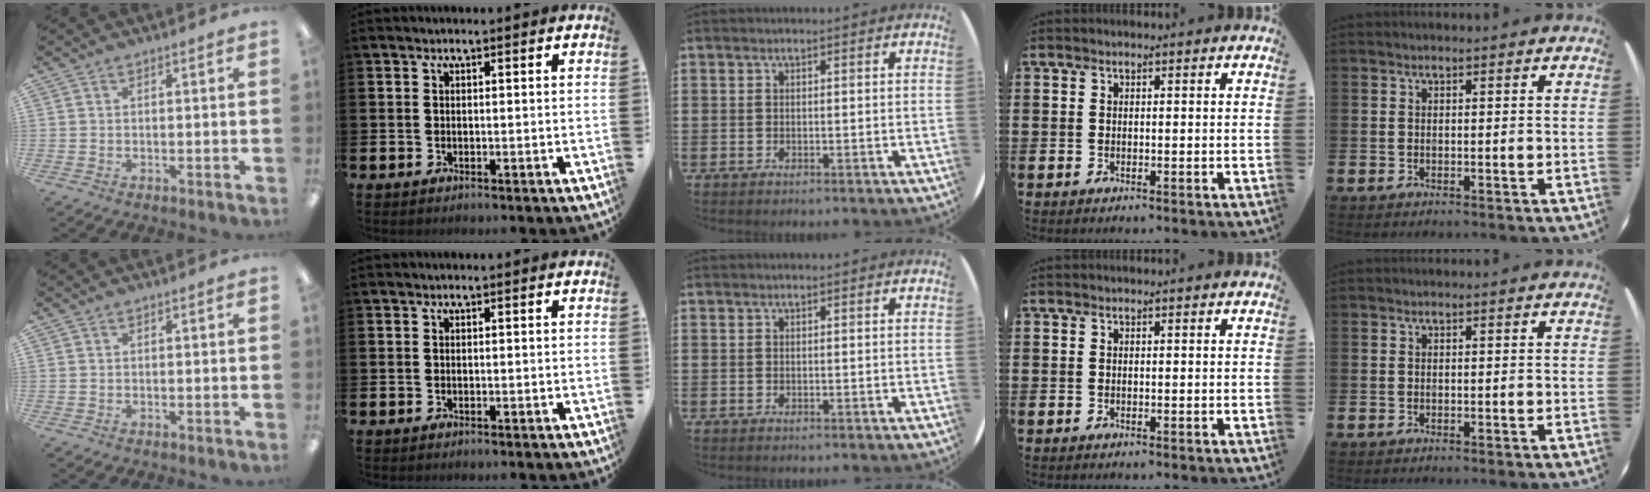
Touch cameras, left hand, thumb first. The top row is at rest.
{}